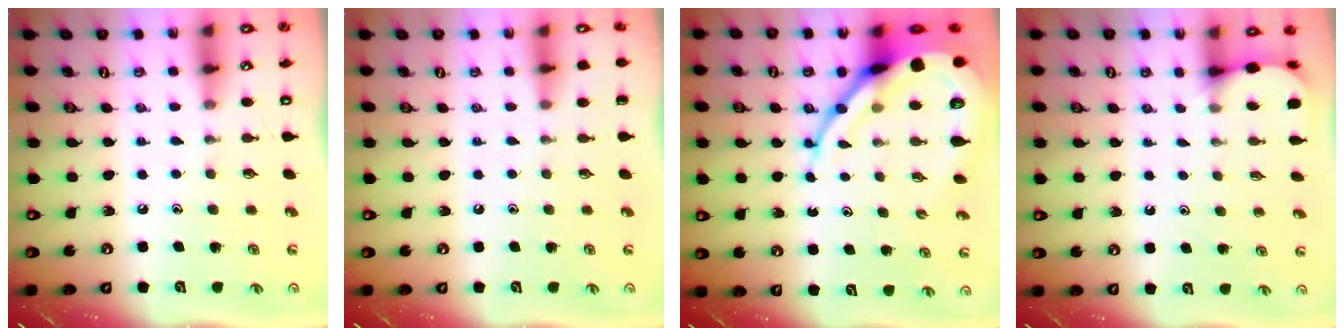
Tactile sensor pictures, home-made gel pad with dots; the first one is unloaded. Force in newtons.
{"total": 0.0}
{"total": 15.0, "press": 14.9, "slide": 1.5}
{"total": 1.3, "press": 1.3, "slide": 0.1}